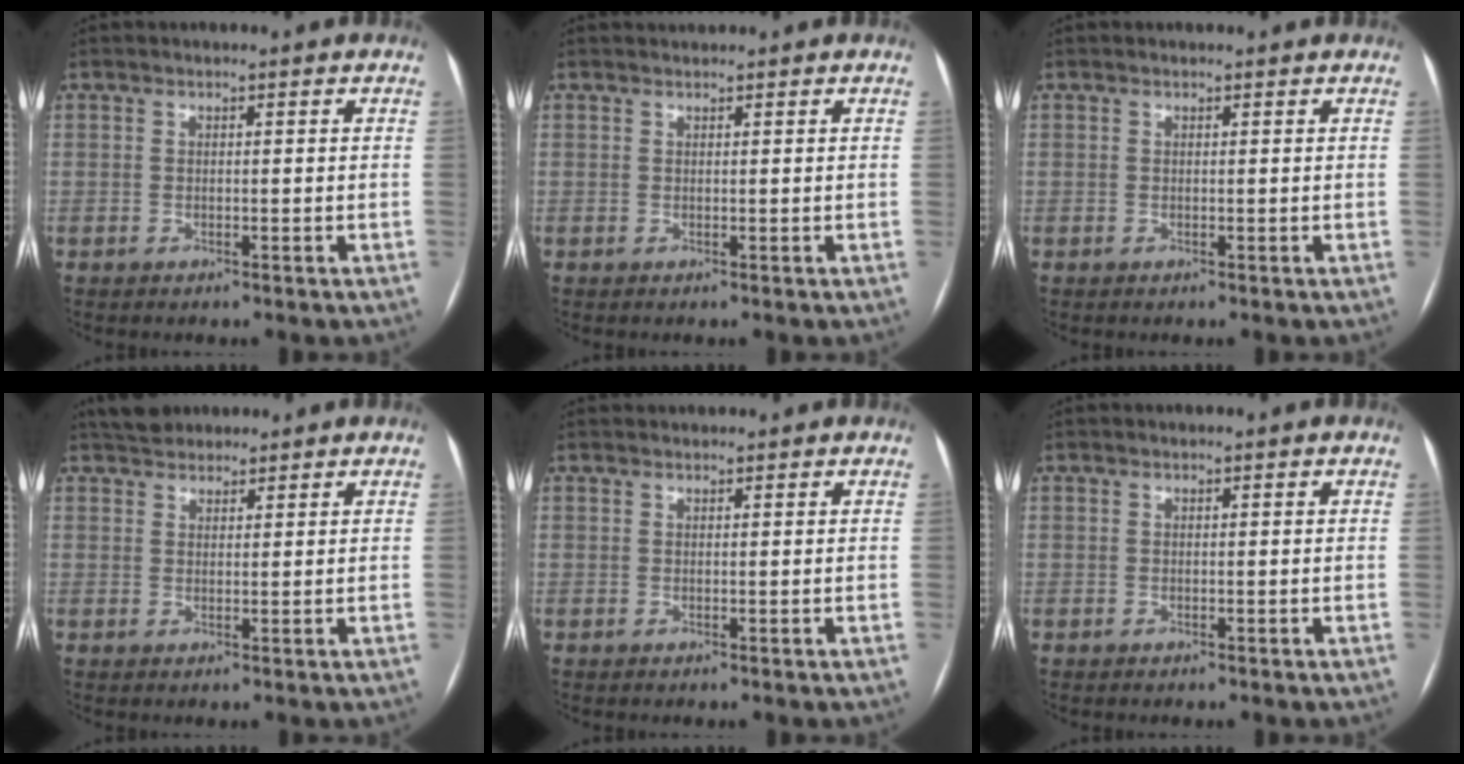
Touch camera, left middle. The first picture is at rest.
{"total": 0.7, "force": [0.7, 0.1, -0.1], "torque": [-0.009, 0.004, 0.014]}
{"total": 0.6, "force": [0.5, 0.2, 0.0], "torque": [-0.007, 0.008, 0.008]}
{"total": 4.0, "force": [3.6, 1.7, 0.8], "torque": [-0.015, 0.023, 0.061]}
{"total": 2.3, "force": [2.2, 0.5, 0.4], "torque": [-0.007, 0.021, 0.029]}
{"total": 0.0}